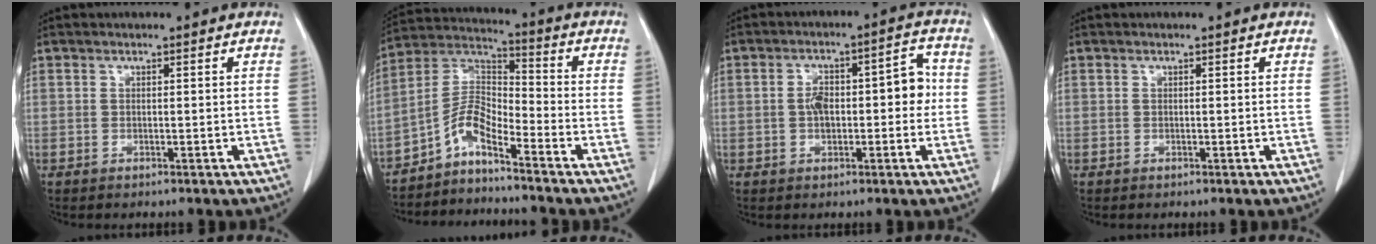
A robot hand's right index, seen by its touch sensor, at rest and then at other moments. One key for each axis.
{"total": 6.9, "fx": -5.0, "fy": 1.5, "fz": 4.4, "tx": -0.094, "ty": 0.020, "tz": -0.103}
{"total": 8.0, "fx": -0.1, "fy": 3.5, "fz": 7.2, "tx": -0.106, "ty": 0.037, "tz": -0.001}
{"total": 0.0}